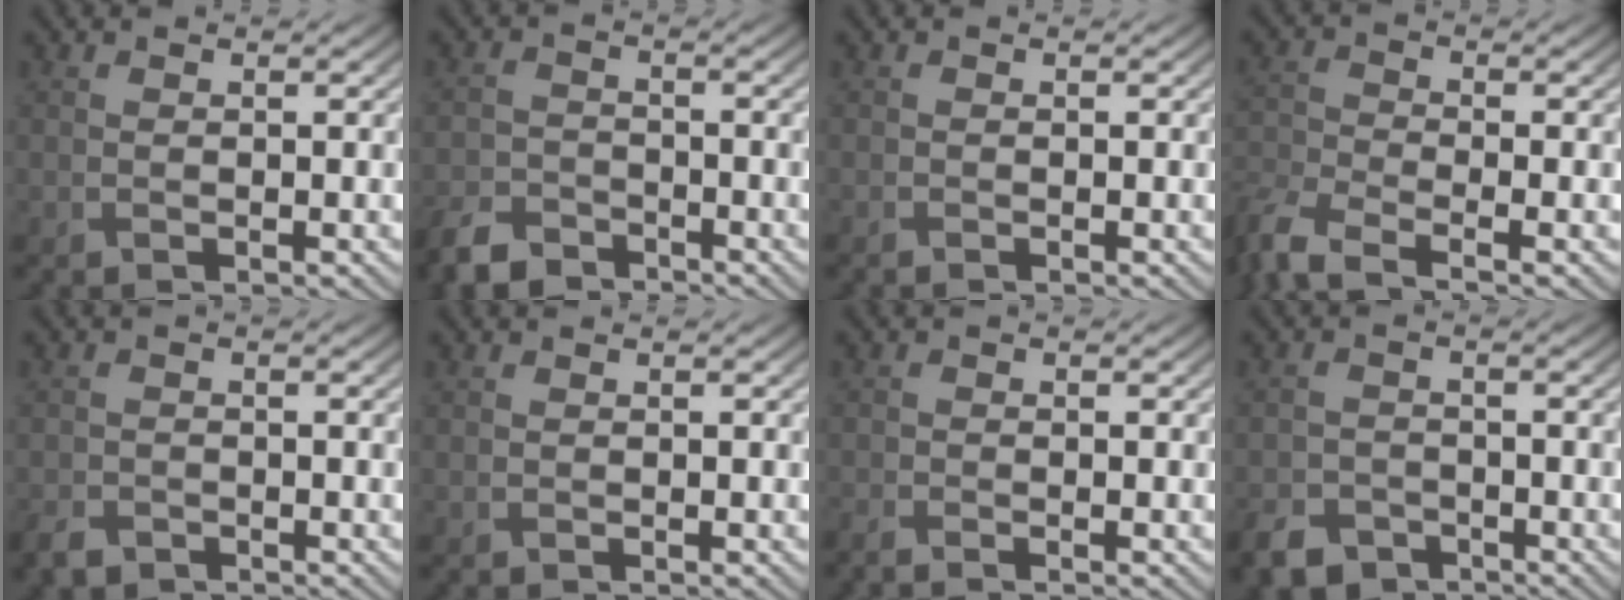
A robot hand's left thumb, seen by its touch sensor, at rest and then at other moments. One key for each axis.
{"total": 4.8, "fx": -4.1, "fy": 2.0, "fz": 1.7, "tx": -0.036, "ty": -0.011, "tz": -0.088}
{"total": 0.5, "fx": -0.5, "fy": 0.1, "fz": 0.2, "tx": -0.003, "ty": -0.002, "tz": -0.009}
{"total": 6.0, "fx": -4.7, "fy": 1.6, "fz": 3.4, "tx": -0.083, "ty": -0.014, "tz": -0.105}
{"total": 2.2, "fx": -1.8, "fy": 1.1, "fz": 0.7, "tx": -0.018, "ty": -0.007, "tz": -0.042}
{"total": 0.0}
{"total": 1.7, "fx": -1.5, "fy": 0.2, "fz": 0.7, "tx": -0.017, "ty": -0.008, "tz": -0.034}
{"total": 4.0, "fx": -3.1, "fy": 2.2, "fz": 1.2, "tx": -0.028, "ty": -0.008, "tz": -0.063}